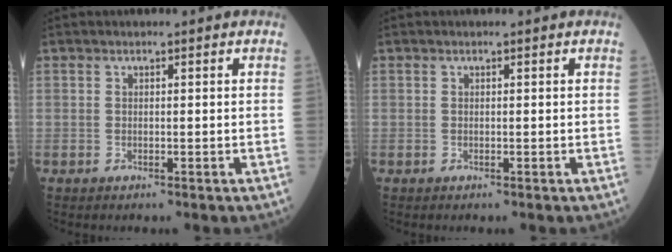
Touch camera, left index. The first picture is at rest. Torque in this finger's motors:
{"motor_torque": [-0.01, 0.01, -0.04, 0.00]}